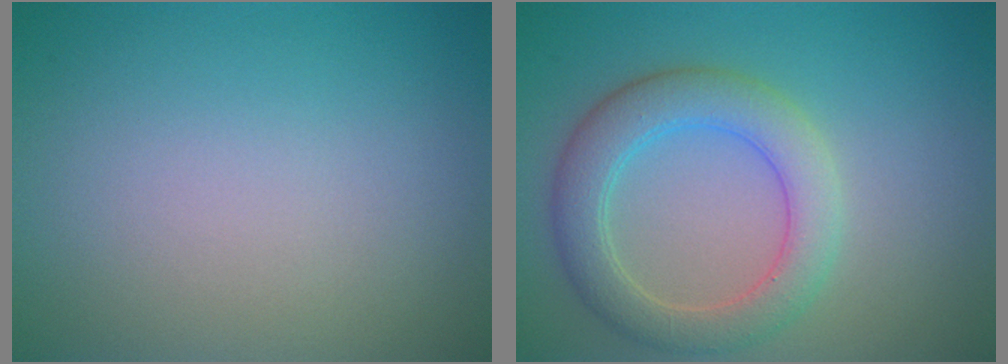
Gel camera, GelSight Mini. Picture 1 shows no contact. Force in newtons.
{"total": 4.8, "press": 4.8, "slide": 0.4}